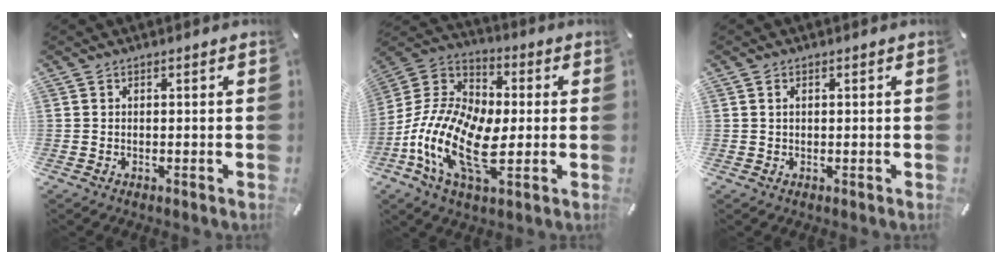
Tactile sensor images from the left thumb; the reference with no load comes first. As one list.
[{"total": 17.4, "force": [-5.3, 9.2, 13.7], "torque": [-0.311, -0.002, -0.102]}, {"total": 1.0, "force": [0.3, 0.7, 0.7], "torque": [-0.014, 0.005, 0.005]}]